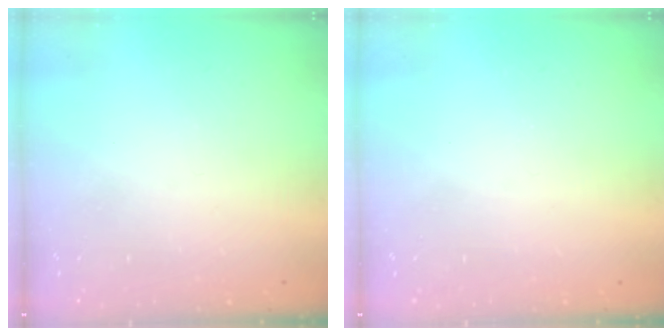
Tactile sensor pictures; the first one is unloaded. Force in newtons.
{"total": 0.0}